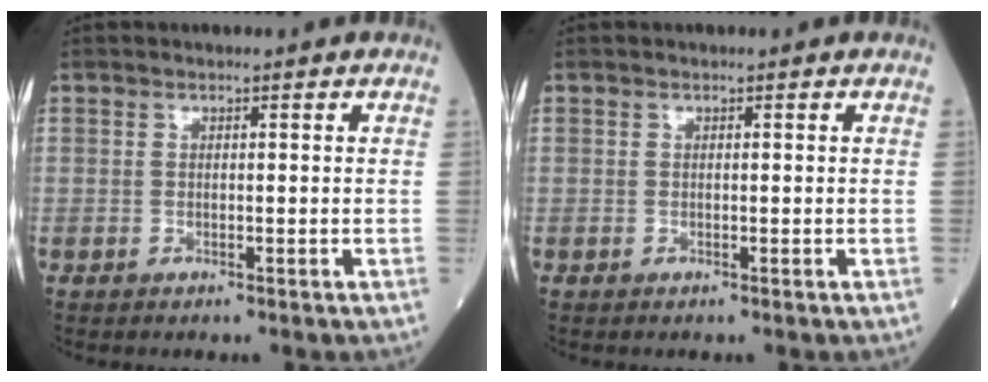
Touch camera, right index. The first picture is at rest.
{"total": 0.0}